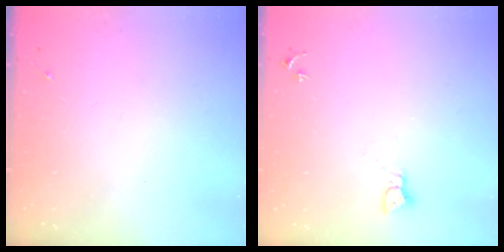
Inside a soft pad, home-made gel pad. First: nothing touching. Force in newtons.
{"total": 3.1, "press": 3.1, "slide": 0.1}